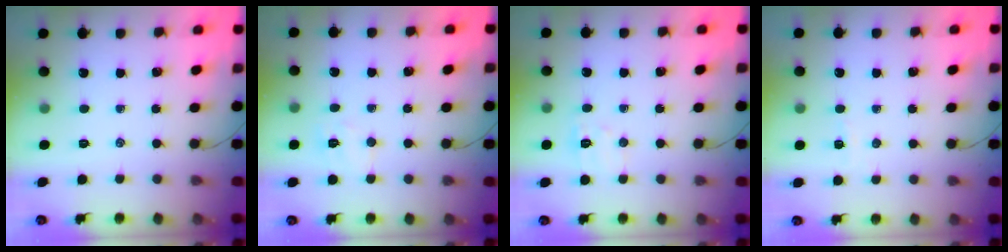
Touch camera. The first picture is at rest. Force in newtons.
{"total": 5.1, "press": 5.0, "slide": 1.0}
{"total": 7.2, "press": 7.0, "slide": 1.3}
{"total": 2.4, "press": 2.3, "slide": 0.6}